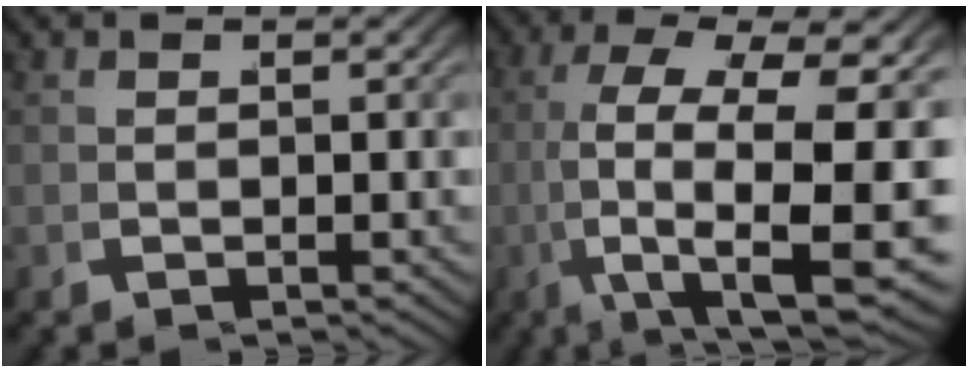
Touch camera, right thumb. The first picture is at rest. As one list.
[{"total": 14.8, "force": [-0.4, 7.2, 12.9], "torque": [-0.252, -0.050, 0.031]}]